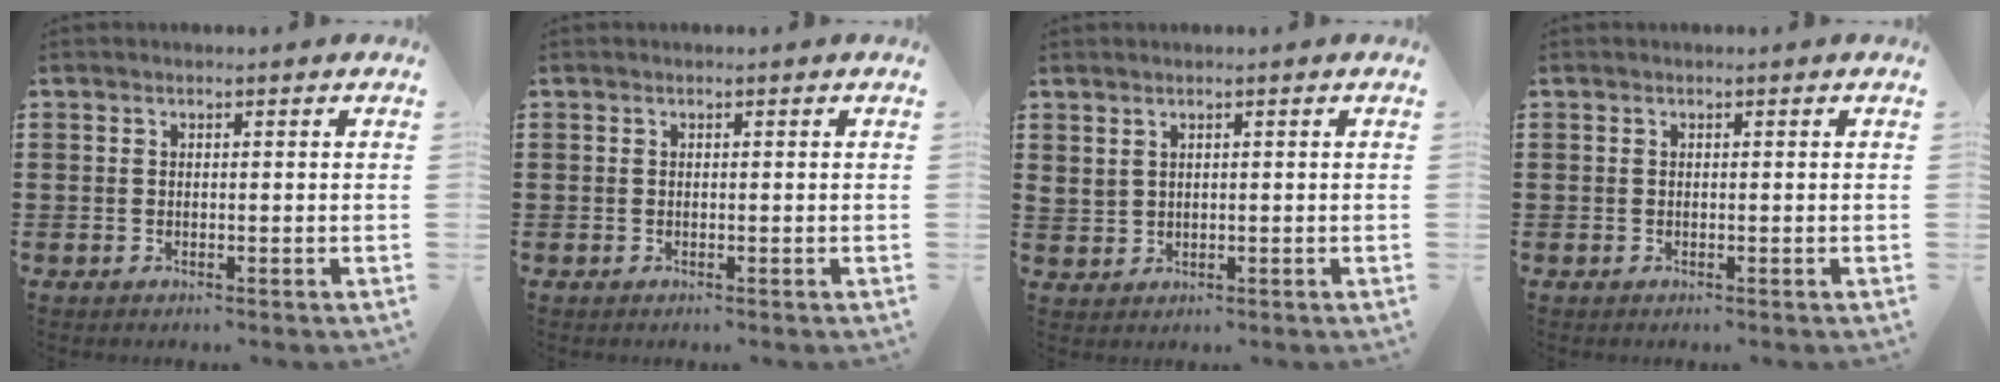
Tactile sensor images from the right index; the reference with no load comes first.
{"total": 0.0}
{"total": 1.5, "force": [1.2, 0.8, 0.5], "torque": [-0.012, 0.001, 0.023]}
{"total": 0.0}